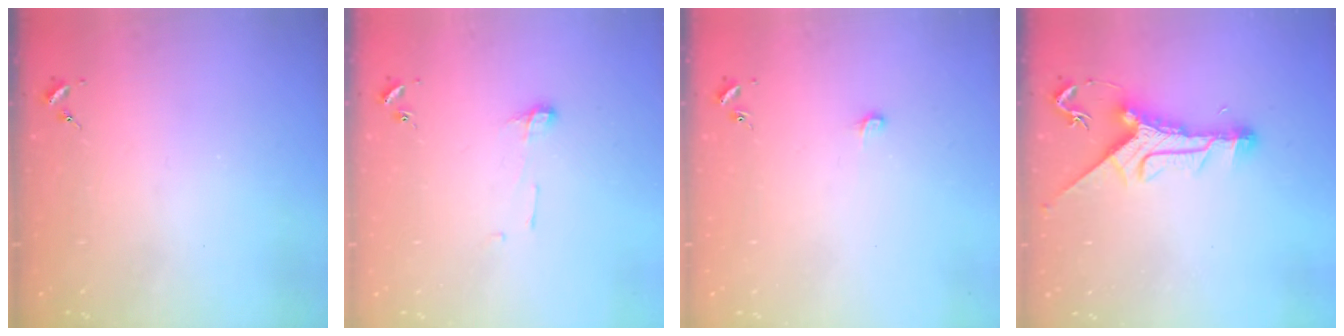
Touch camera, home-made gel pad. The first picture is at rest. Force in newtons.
{"total": 4.5, "press": 4.5, "slide": 0.5}
{"total": 4.4, "press": 4.3, "slide": 0.4}
{"total": 10.4, "press": 10.4, "slide": 0.8}